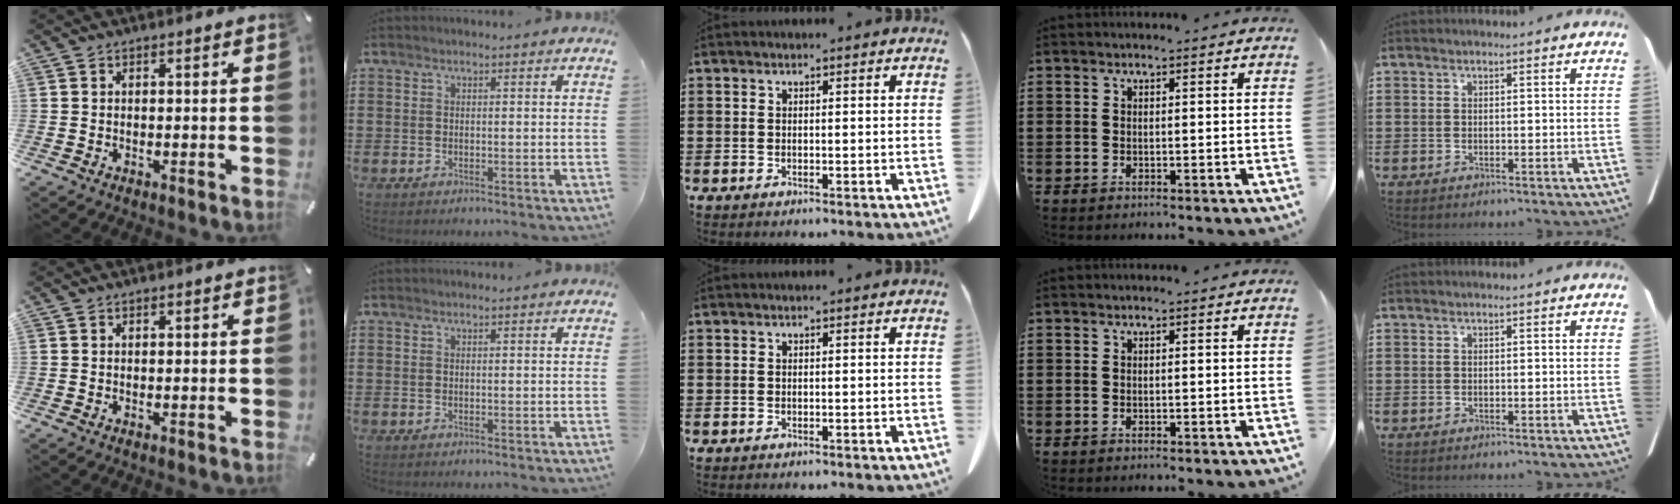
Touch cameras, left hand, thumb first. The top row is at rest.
{}